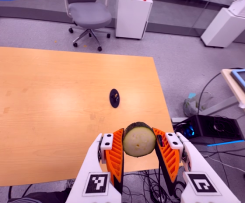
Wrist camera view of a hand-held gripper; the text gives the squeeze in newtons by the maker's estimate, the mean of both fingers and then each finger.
{"total": 9.4, "left": 8.8, "right": 10.0}